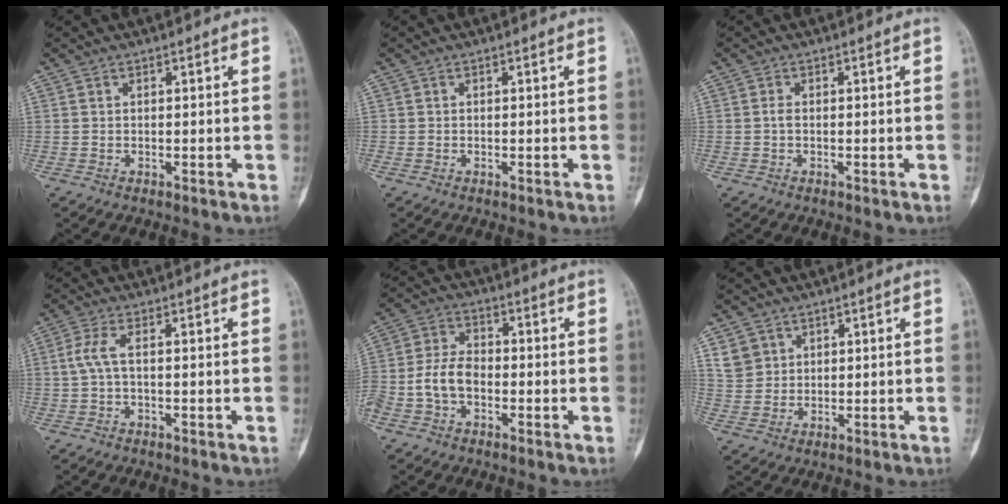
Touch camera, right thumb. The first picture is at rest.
{"total": 0.0}
{"total": 0.9, "force": [-0.2, 0.5, 0.7], "torque": [-0.012, 0.001, -0.006]}
{"total": 3.3, "force": [-0.1, 0.9, 3.1], "torque": [-0.083, 0.009, -0.006]}
{"total": 8.3, "force": [-2.6, 5.4, 5.7], "torque": [-0.116, 0.030, -0.057]}
{"total": 5.1, "force": [2.2, 4.4, 0.9], "torque": [0.001, -0.009, 0.045]}